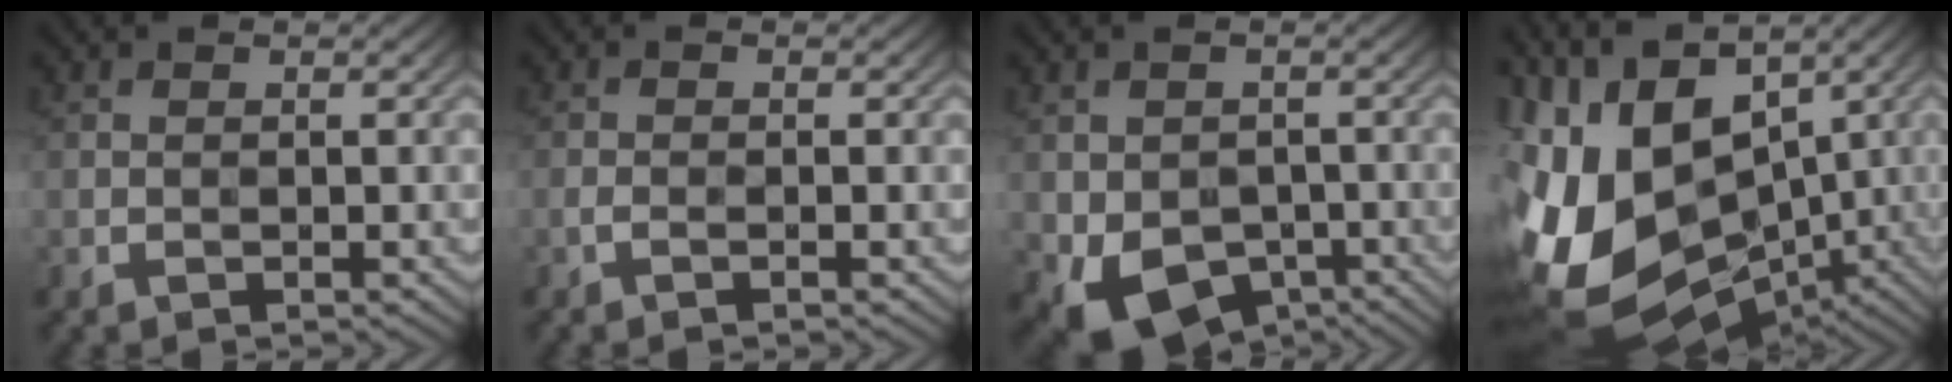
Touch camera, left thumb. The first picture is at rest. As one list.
[{"total": 0.9, "force": [-0.5, 0.1, 0.8], "torque": [-0.014, 0.006, -0.014]}, {"total": 7.8, "force": [-3.2, 5.6, 4.4], "torque": [-0.084, -0.027, -0.041]}, {"total": 18.1, "force": [-0.3, 11.9, 13.6], "torque": [-0.272, -0.013, 0.028]}]